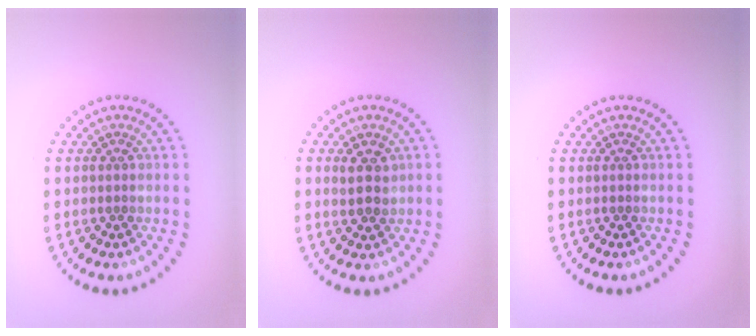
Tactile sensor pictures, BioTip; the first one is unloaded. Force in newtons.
{"total": 2.3, "press": 2.2, "slide": 0.7}
{"total": 0.0}